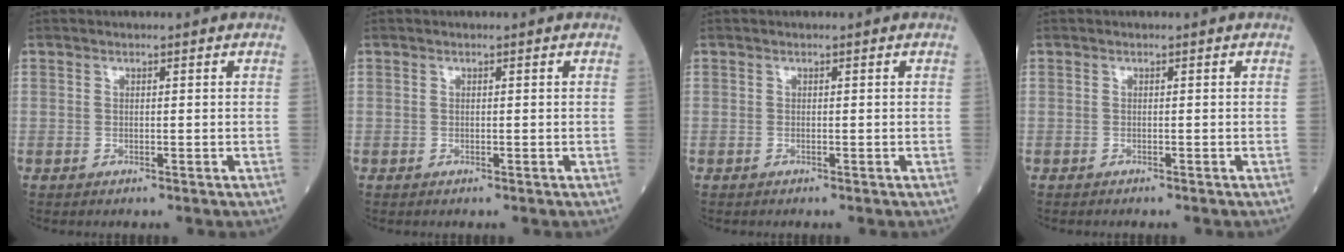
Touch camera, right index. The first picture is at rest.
{"total": 0.0}
{"total": 0.0}
{"total": 0.9, "force": [-0.8, 0.1, 0.3], "torque": [0.000, 0.001, -0.013]}